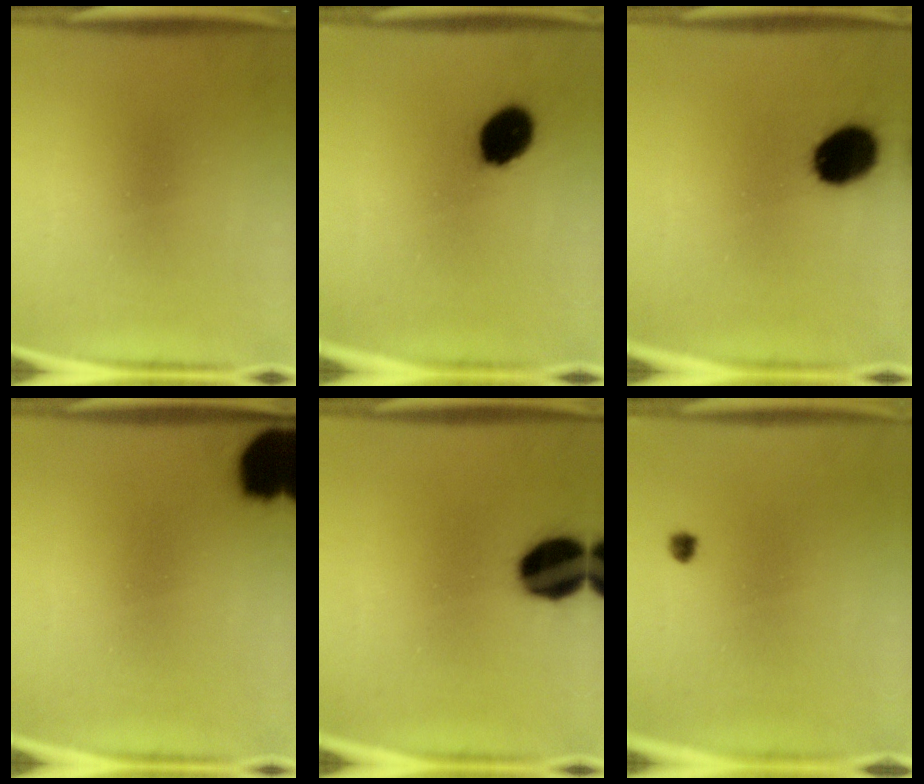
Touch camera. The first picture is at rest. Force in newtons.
{"total": 11.1}
{"total": 13.5}
{"total": 14.0}
{"total": 15.8}
{"total": 1.2}